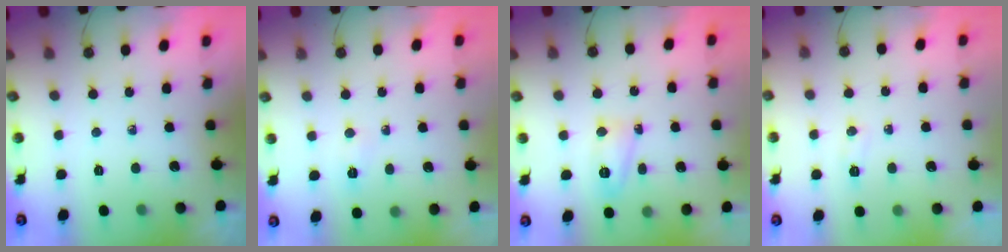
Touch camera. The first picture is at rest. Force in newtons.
{"total": 3.1, "press": 2.5, "slide": 1.8}
{"total": 7.8, "press": 7.7, "slide": 0.6}
{"total": 4.1, "press": 4.0, "slide": 1.2}